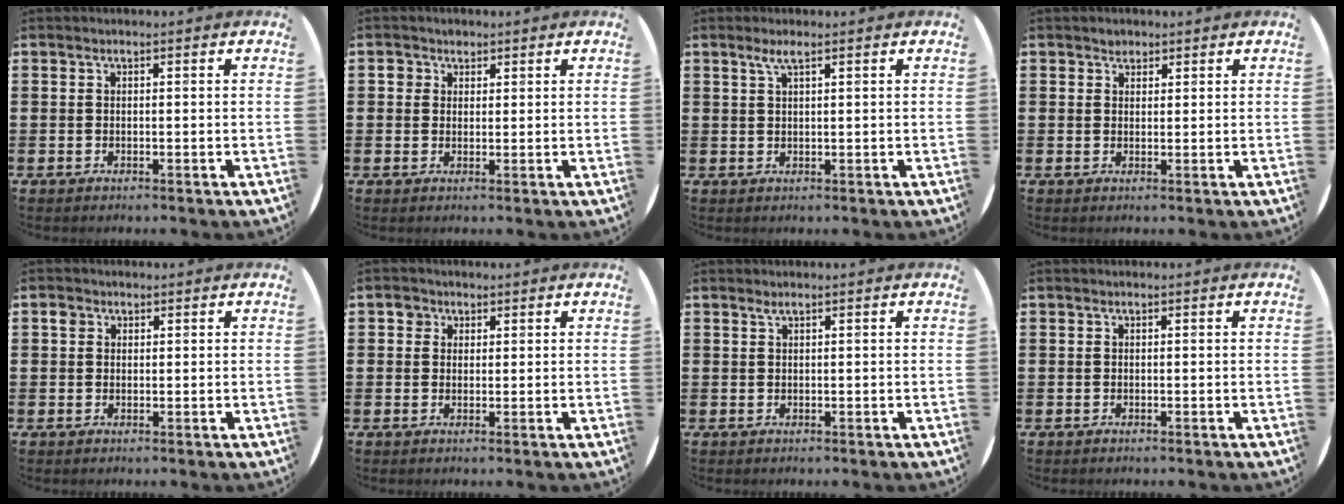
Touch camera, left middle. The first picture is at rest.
{"total": 1.7, "force": [1.1, 1.3, 0.1], "torque": [0.021, -0.005, 0.017]}
{"total": 1.8, "force": [1.1, 0.1, 1.5], "torque": [-0.031, 0.004, 0.018]}
{"total": 1.4, "force": [1.2, 0.8, 0.2], "torque": [0.004, 0.000, 0.022]}
{"total": 1.4, "force": [0.8, 1.0, 0.3], "torque": [0.000, 0.001, 0.014]}
{"total": 1.8, "force": [1.2, 1.3, 0.2], "torque": [0.011, -0.001, 0.020]}
{"total": 0.5, "force": [0.4, -0.1, 0.4], "torque": [-0.006, -0.001, 0.007]}
{"total": 0.0}